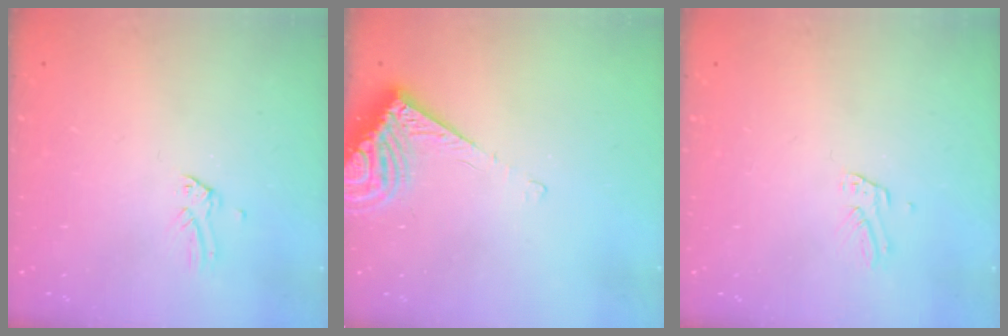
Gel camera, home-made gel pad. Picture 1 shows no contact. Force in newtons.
{"total": 9.1, "press": 9.0, "slide": 0.7}
{"total": 2.7, "press": 2.7, "slide": 0.1}